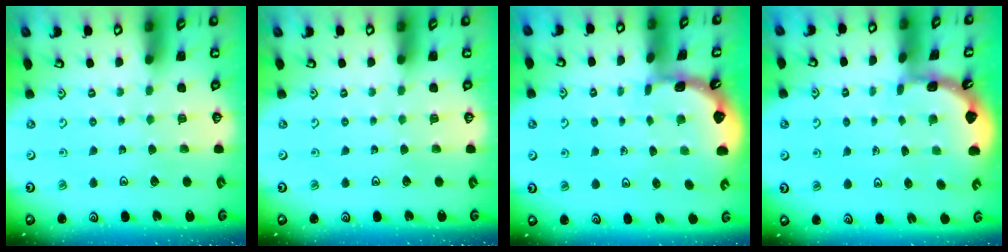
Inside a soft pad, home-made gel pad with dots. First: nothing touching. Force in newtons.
{"total": 0.0}
{"total": 1.5, "press": 1.5, "slide": 0.1}
{"total": 1.6, "press": 1.6, "slide": 0.1}